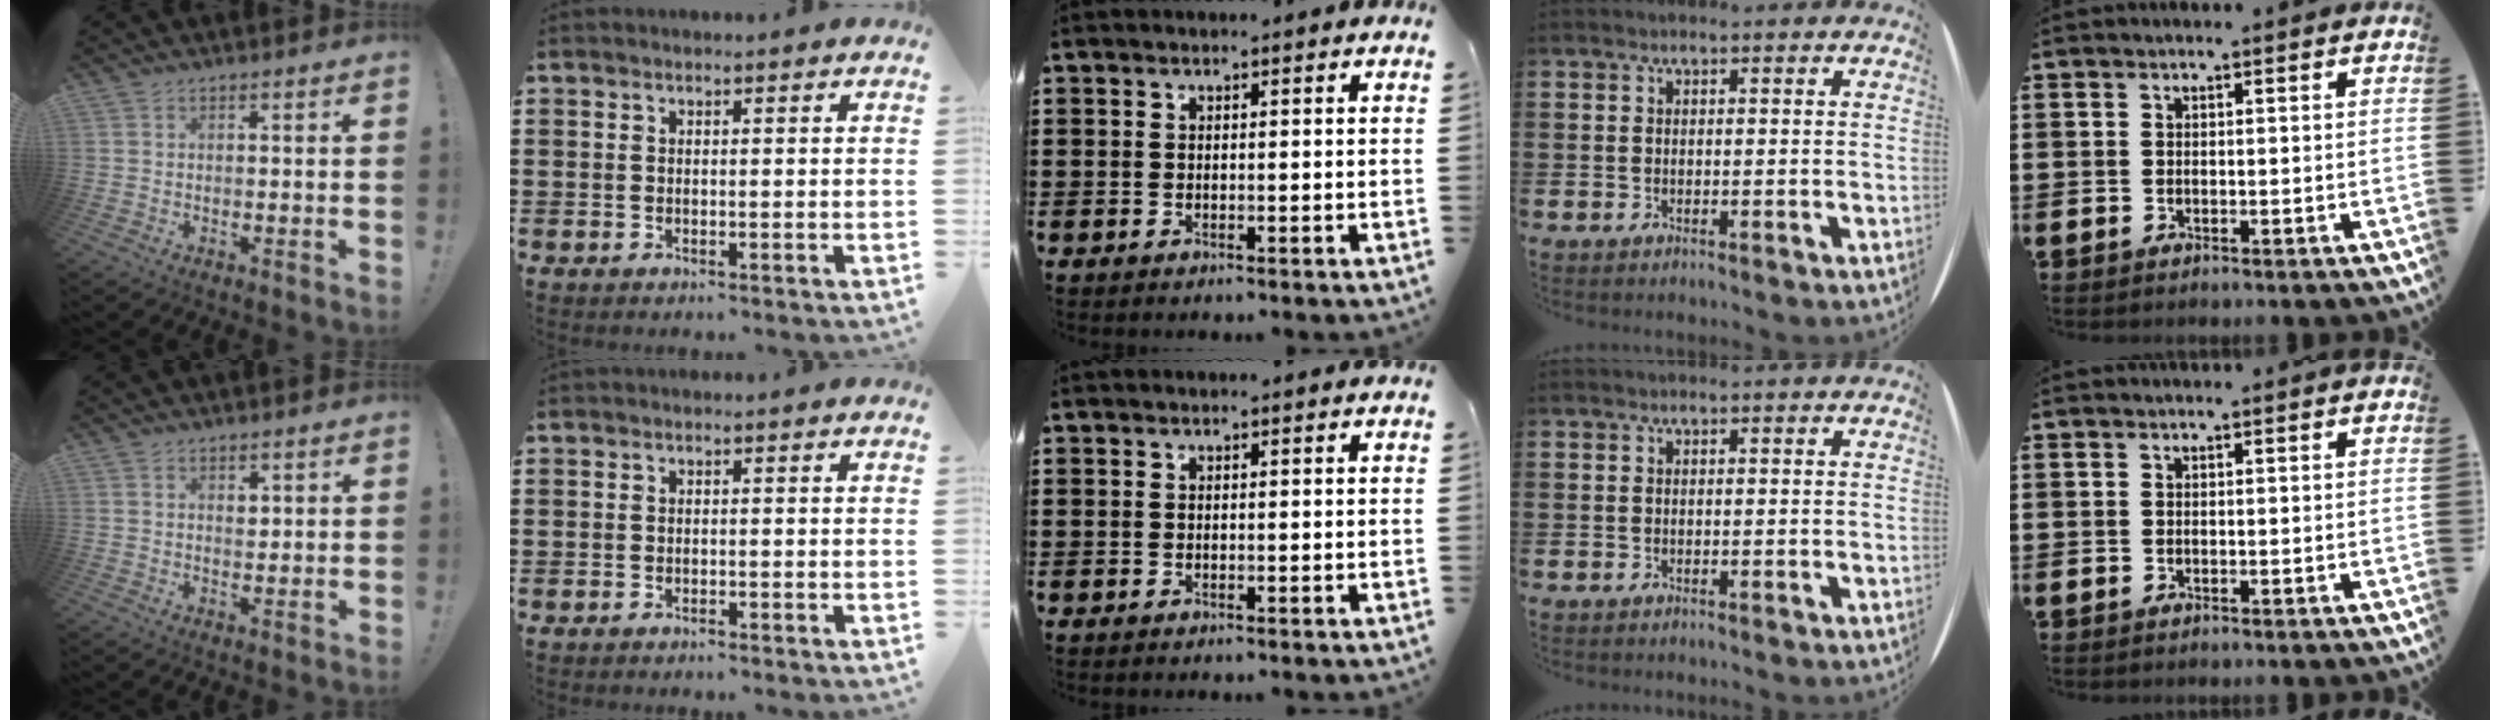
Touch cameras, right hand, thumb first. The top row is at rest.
{"thumb": {"total": 1.5, "force": [0.8, 1.2, 0.6], "torque": [0.010, -0.008, 0.009]}, "index": {"total": 0.6, "force": [-0.6, 0.0, 0.1], "torque": [-0.003, -0.001, -0.012]}}